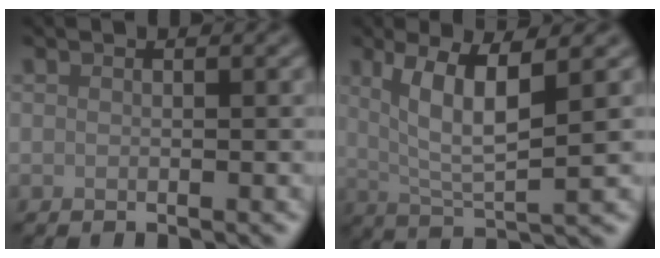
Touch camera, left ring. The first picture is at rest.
{"total": 5.9, "force": [1.8, 1.3, 5.4], "torque": [-0.103, -0.006, 0.038]}